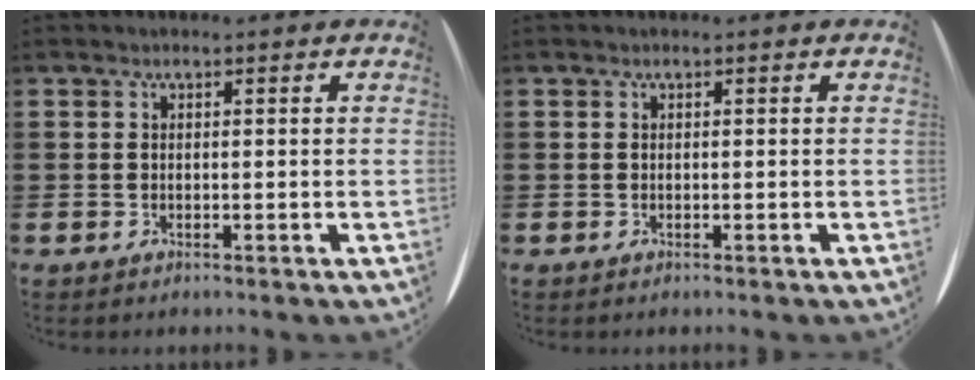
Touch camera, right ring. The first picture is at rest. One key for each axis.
{"total": 0.0}